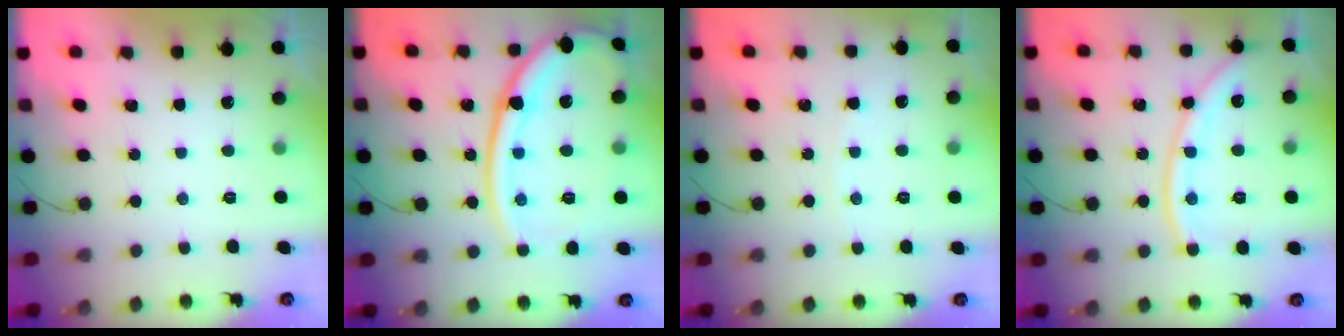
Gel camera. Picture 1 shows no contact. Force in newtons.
{"total": 19.2, "press": 19.0, "slide": 2.2}
{"total": 2.4, "press": 2.4, "slide": 0.3}
{"total": 11.9, "press": 11.8, "slide": 1.4}